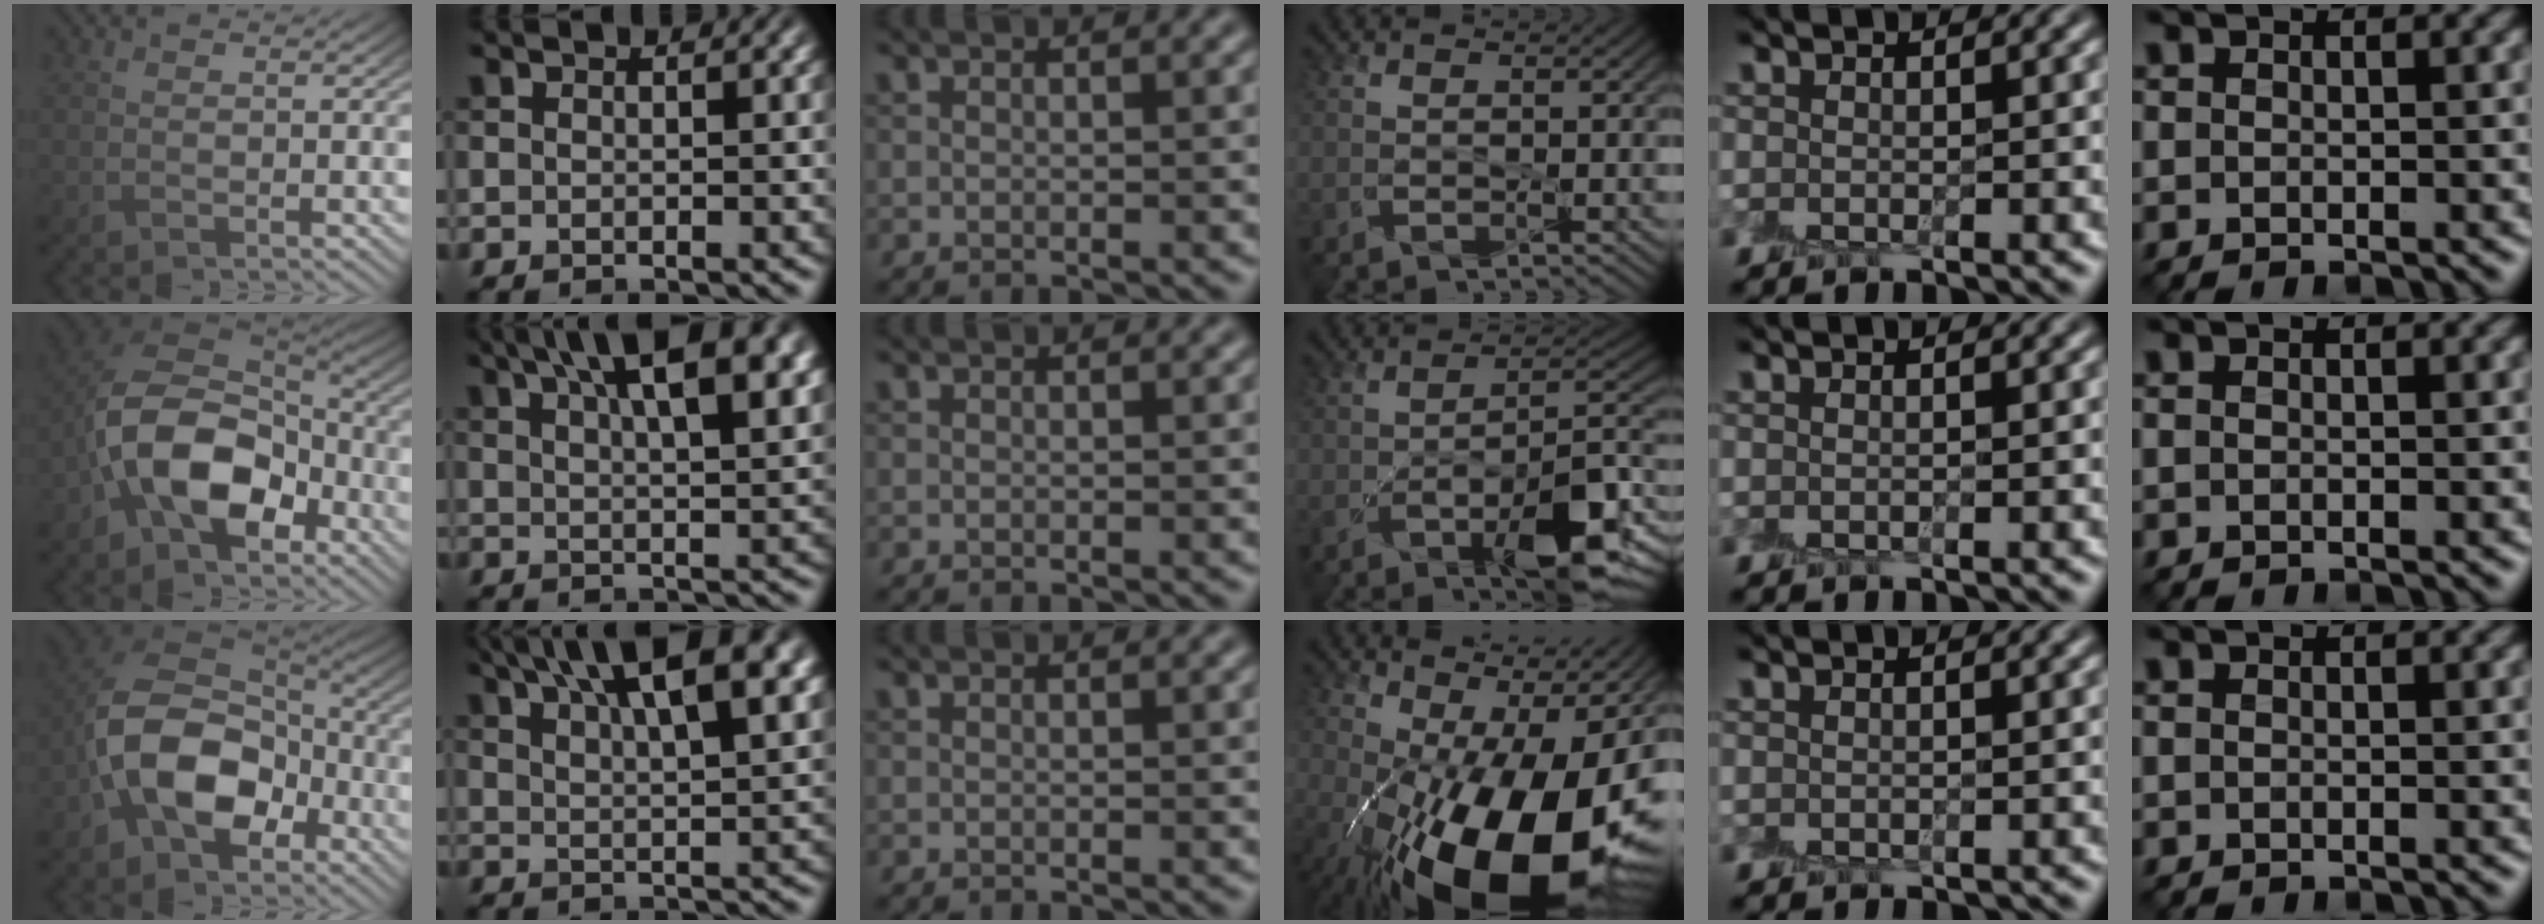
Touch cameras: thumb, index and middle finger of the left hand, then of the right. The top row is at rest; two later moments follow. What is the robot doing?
{"motion": "peel", "object": "shipping label"}